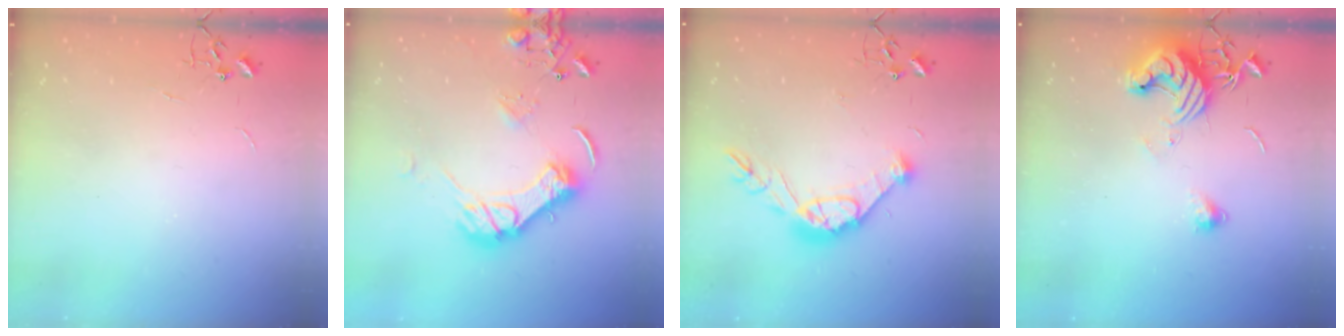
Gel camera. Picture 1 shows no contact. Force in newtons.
{"total": 15.3, "press": 15.2, "slide": 1.7}
{"total": 14.4, "press": 14.4, "slide": 0.8}
{"total": 12.2, "press": 12.1, "slide": 1.6}